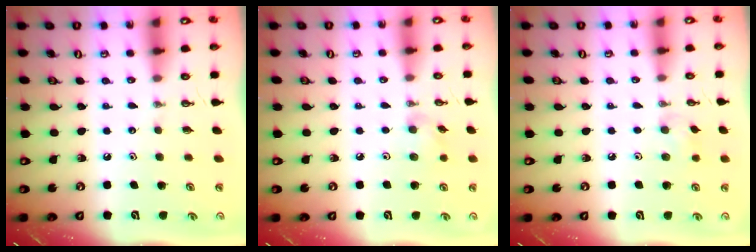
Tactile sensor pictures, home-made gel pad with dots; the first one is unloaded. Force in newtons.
{"total": 5.5, "press": 5.4, "slide": 1.1}
{"total": 6.5, "press": 6.3, "slide": 1.3}